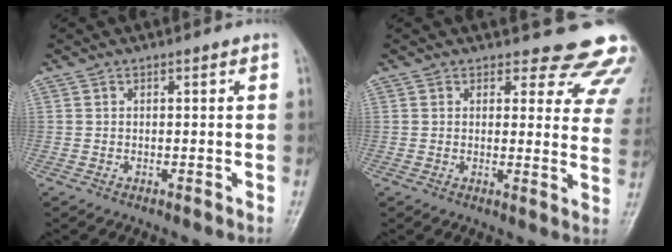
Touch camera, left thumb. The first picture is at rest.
{"total": 13.2, "force": [12.0, 4.7, 2.9], "torque": [0.022, -0.096, 0.105]}